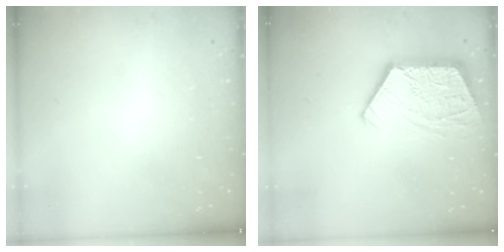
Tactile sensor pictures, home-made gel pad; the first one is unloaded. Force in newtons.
{"total": 11.2, "press": 11.2, "slide": 1.0}